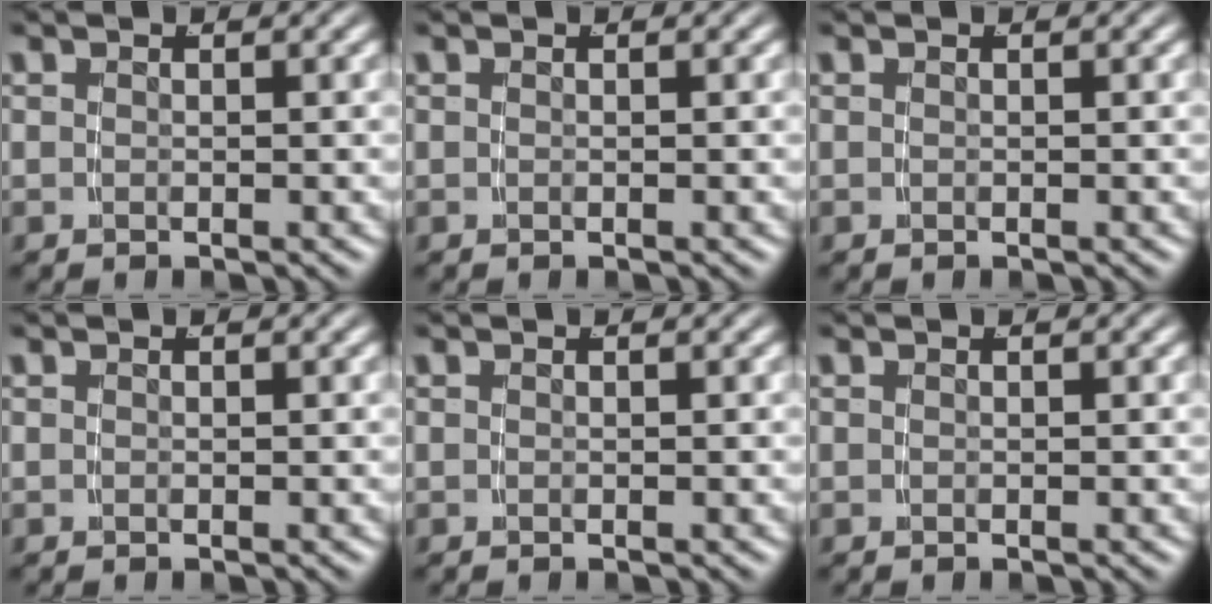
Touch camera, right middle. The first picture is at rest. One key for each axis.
{"total": 0.0}
{"total": 0.0}
{"total": 0.0}
{"total": 0.0}
{"total": 0.0}